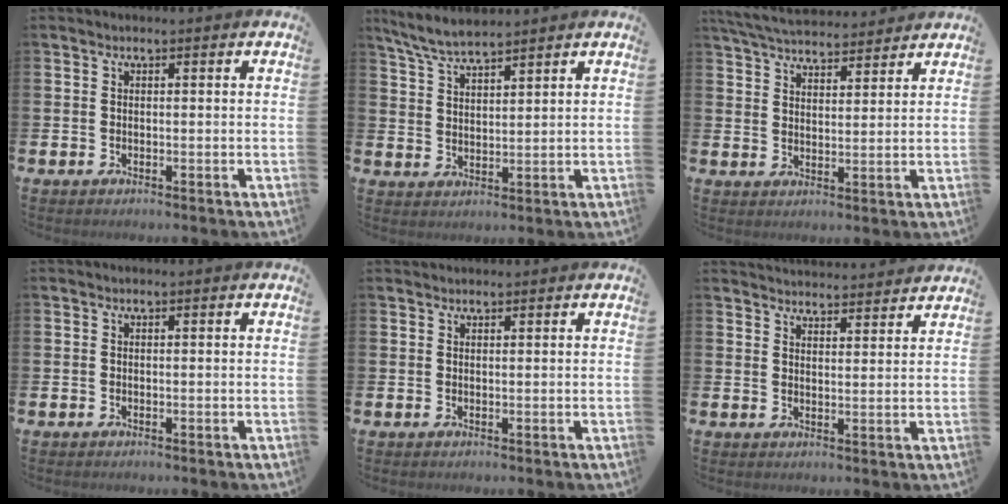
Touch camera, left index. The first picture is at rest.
{"total": 5.5, "force": [5.1, 0.5, 1.8], "torque": [-0.053, -0.016, 0.094]}
{"total": 5.7, "force": [5.6, 0.9, 1.0], "torque": [-0.042, -0.028, 0.101]}
{"total": 0.0}
{"total": 1.0, "force": [0.9, 0.1, 0.0], "torque": [0.011, -0.004, 0.015]}
{"total": 4.1, "force": [4.1, 0.3, -0.2], "torque": [0.005, -0.030, 0.072]}